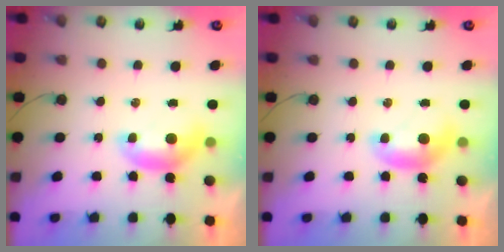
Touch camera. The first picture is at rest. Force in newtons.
{"total": 0.0}